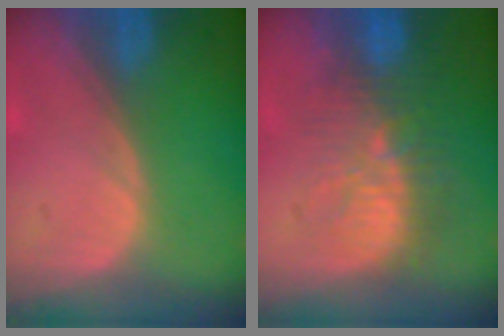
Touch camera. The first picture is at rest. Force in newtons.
{"total": 9.3, "press": 9.1, "slide": 2.1}